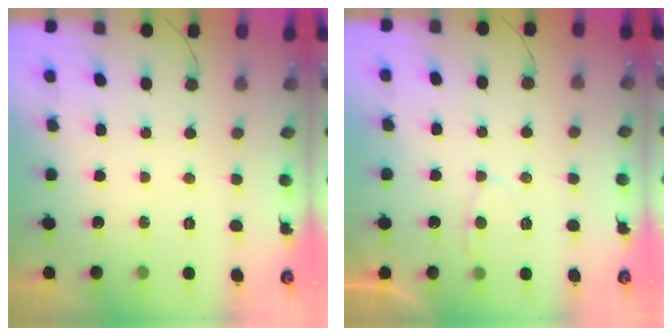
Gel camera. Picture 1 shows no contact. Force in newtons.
{"total": 3.0, "press": 2.9, "slide": 0.5}